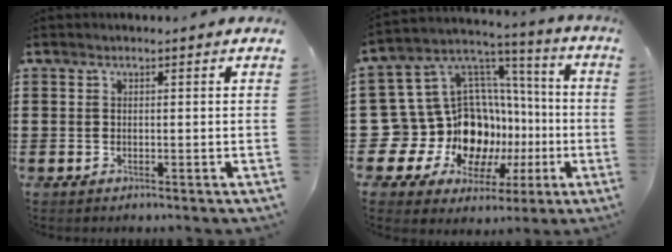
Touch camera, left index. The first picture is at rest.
{"total": 16.8, "force": [-3.7, 15.1, 6.5], "torque": [-0.161, -0.046, -0.011]}